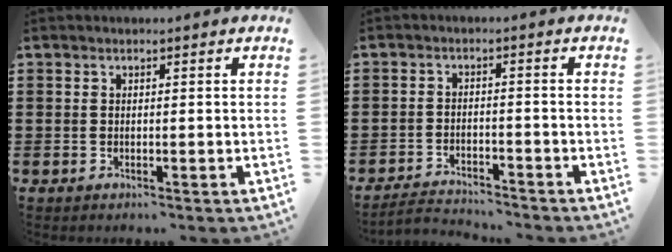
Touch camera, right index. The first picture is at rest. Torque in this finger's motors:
{"motor_torque": [-2.14, 0.00, -1.05, -0.21]}